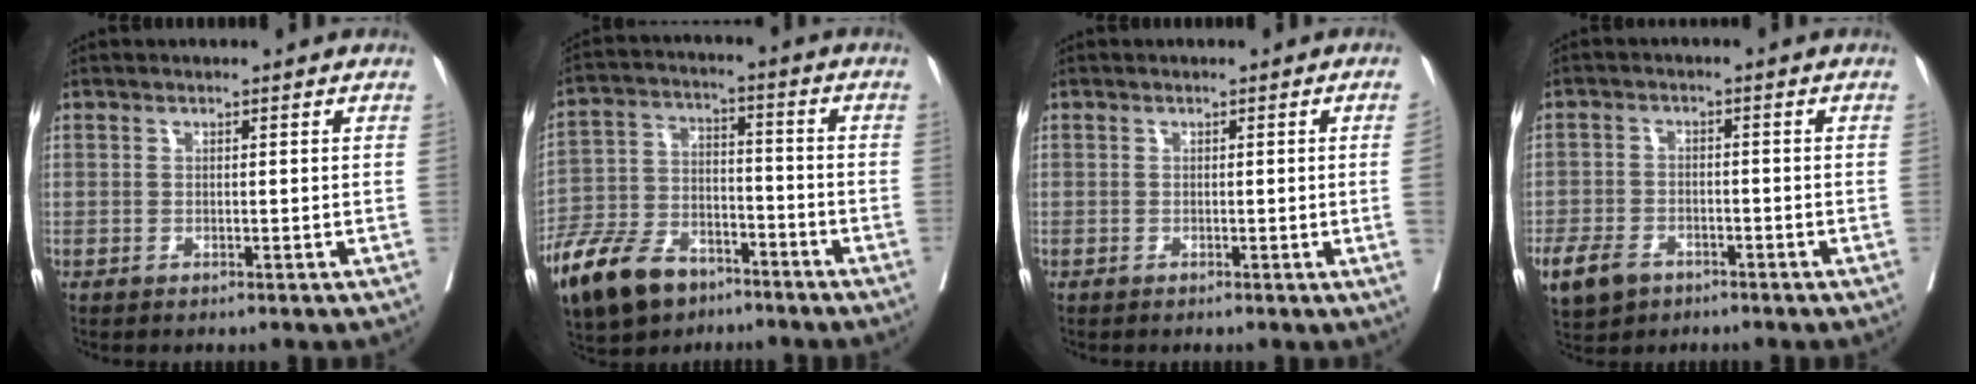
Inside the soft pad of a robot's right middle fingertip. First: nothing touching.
{"total": 14.1, "force": [-9.8, 7.3, 7.1], "torque": [-0.150, -0.005, -0.177]}
{"total": 2.7, "force": [-0.2, -1.1, 2.4], "torque": [-0.037, -0.006, 0.001]}
{"total": 8.4, "force": [-5.1, 5.6, 3.6], "torque": [-0.085, -0.004, -0.086]}